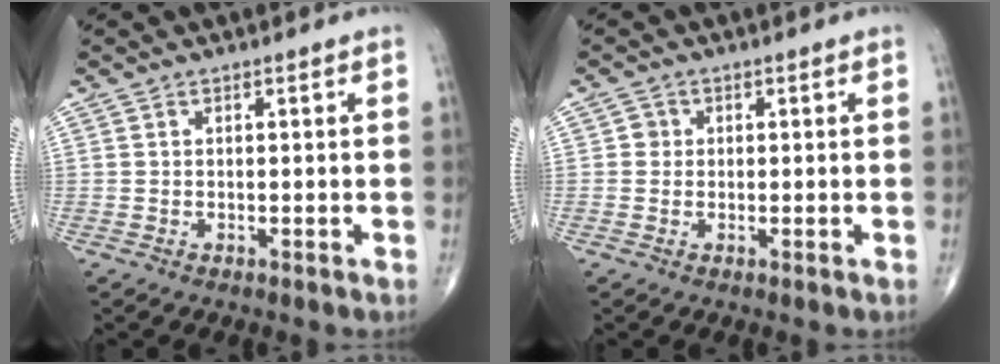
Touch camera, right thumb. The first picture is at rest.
{"total": 1.6, "force": [0.1, 1.6, 0.4], "torque": [0.003, 0.004, -0.002]}